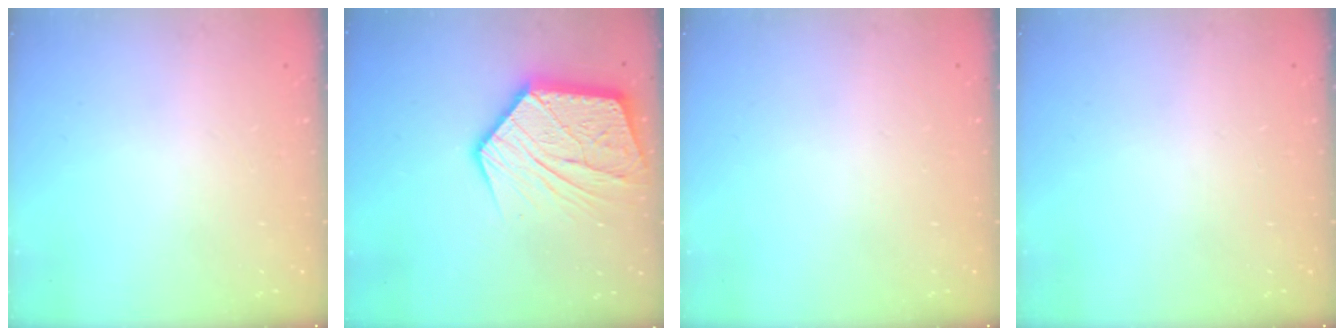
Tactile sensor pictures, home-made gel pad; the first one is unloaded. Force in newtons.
{"total": 18.8, "press": 18.7, "slide": 1.8}
{"total": 0.0}
{"total": 0.0}